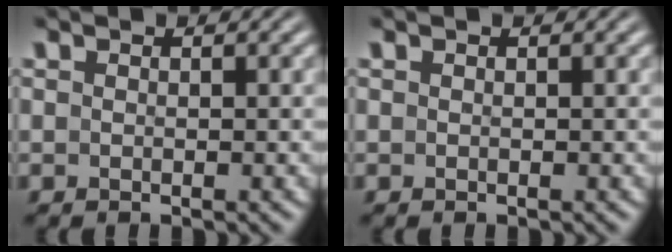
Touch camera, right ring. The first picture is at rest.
{"total": 0.0}